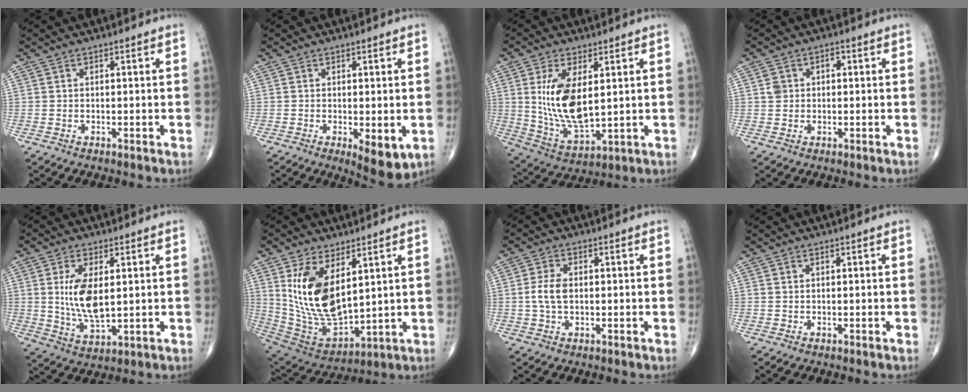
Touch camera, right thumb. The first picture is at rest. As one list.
[{"total": 6.0, "force": [-1.4, 2.2, 5.3], "torque": [-0.069, -0.017, -0.015]}, {"total": 13.6, "force": [2.5, 6.4, 11.8], "torque": [-0.221, -0.024, 0.063]}, {"total": 3.3, "force": [0.5, 2.7, 1.8], "torque": [-0.020, 0.013, 0.009]}, {"total": 9.8, "force": [1.5, 4.4, 8.6], "torque": [-0.163, -0.019, 0.037]}, {"total": 16.9, "force": [5.4, 8.6, 13.5], "torque": [-0.240, -0.027, 0.128]}, {"total": 4.3, "force": [0.0, 2.5, 3.5], "torque": [-0.079, 0.005, -0.003]}, {"total": 0.0}]